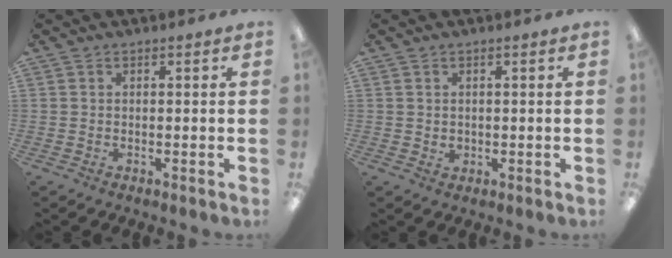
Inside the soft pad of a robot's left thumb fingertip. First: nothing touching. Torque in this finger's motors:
{"motor_torque": [-0.08, 0.06, 0.01, -0.02, -0.01]}